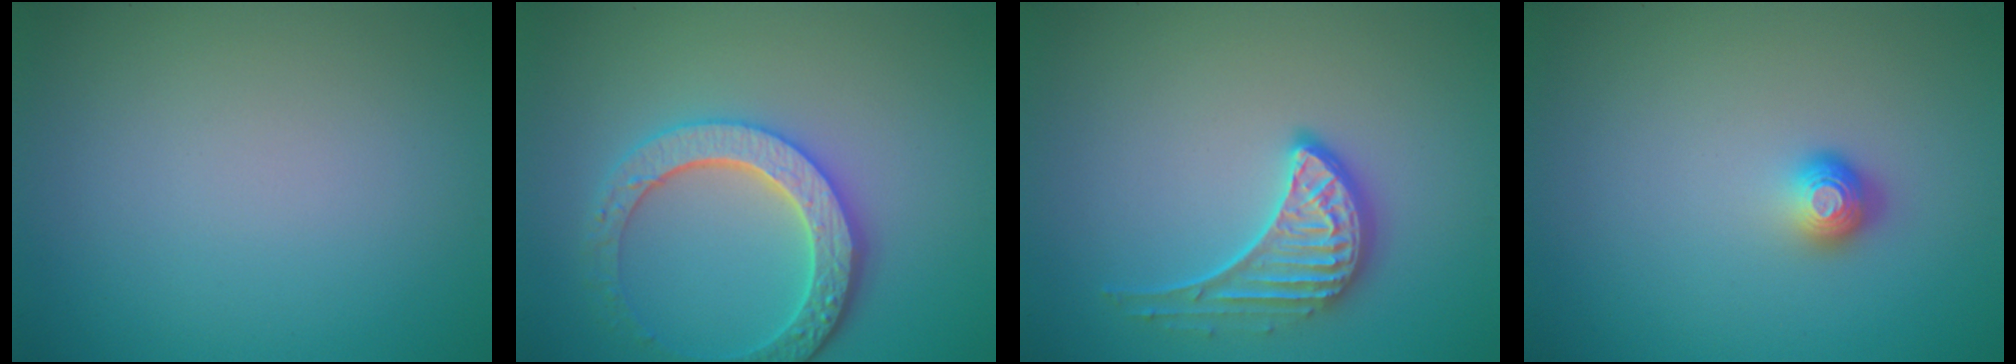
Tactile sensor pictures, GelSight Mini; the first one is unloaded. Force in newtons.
{"total": 4.9, "press": 4.2, "slide": 2.4}
{"total": 3.5, "press": 3.0, "slide": 1.8}
{"total": 1.8, "press": 1.2, "slide": 1.2}